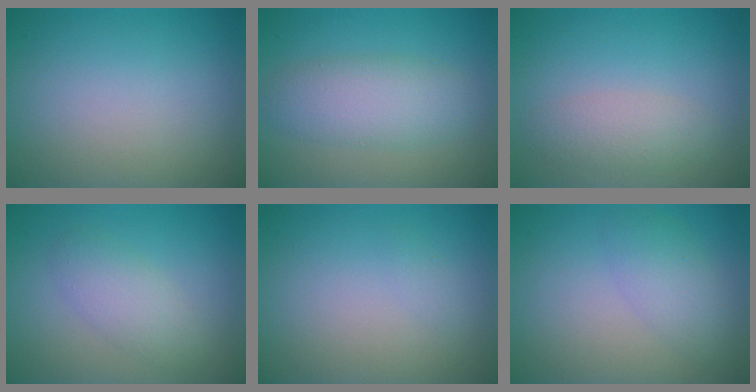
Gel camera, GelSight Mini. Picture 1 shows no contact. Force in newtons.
{"total": 4.3, "press": 4.3, "slide": 0.4}
{"total": 2.3, "press": 2.3, "slide": 0.2}
{"total": 2.8, "press": 2.8, "slide": 0.0}
{"total": 0.6, "press": 0.5, "slide": 0.1}
{"total": 2.7, "press": 2.7, "slide": 0.2}